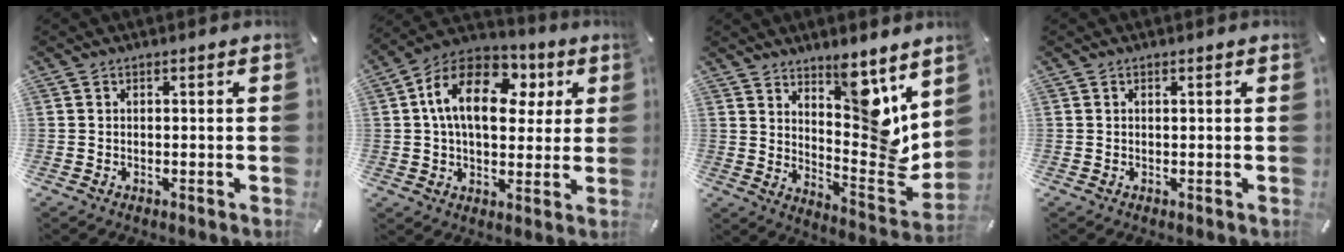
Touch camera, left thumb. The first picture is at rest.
{"total": 17.3, "force": [4.7, 11.5, 12.1], "torque": [-0.225, -0.002, 0.079]}
{"total": 12.3, "force": [7.8, 4.0, 8.7], "torque": [-0.095, -0.095, 0.136]}
{"total": 0.0}